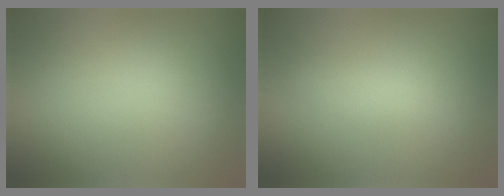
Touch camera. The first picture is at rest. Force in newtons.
{"total": 1.4, "press": 1.4, "slide": 0.1}